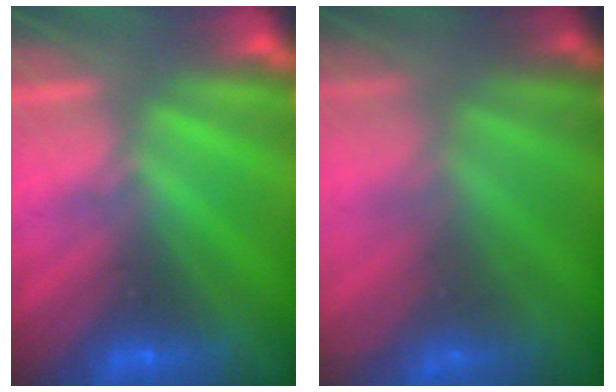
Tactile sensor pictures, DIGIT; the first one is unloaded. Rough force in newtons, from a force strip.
{"total": 7.4}